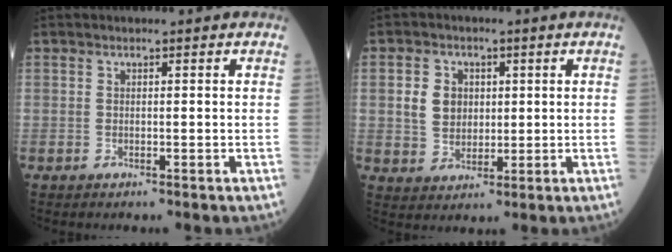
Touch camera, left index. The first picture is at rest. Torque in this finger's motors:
{"motor_torque": [0.06, -0.10, 0.14, 0.05]}